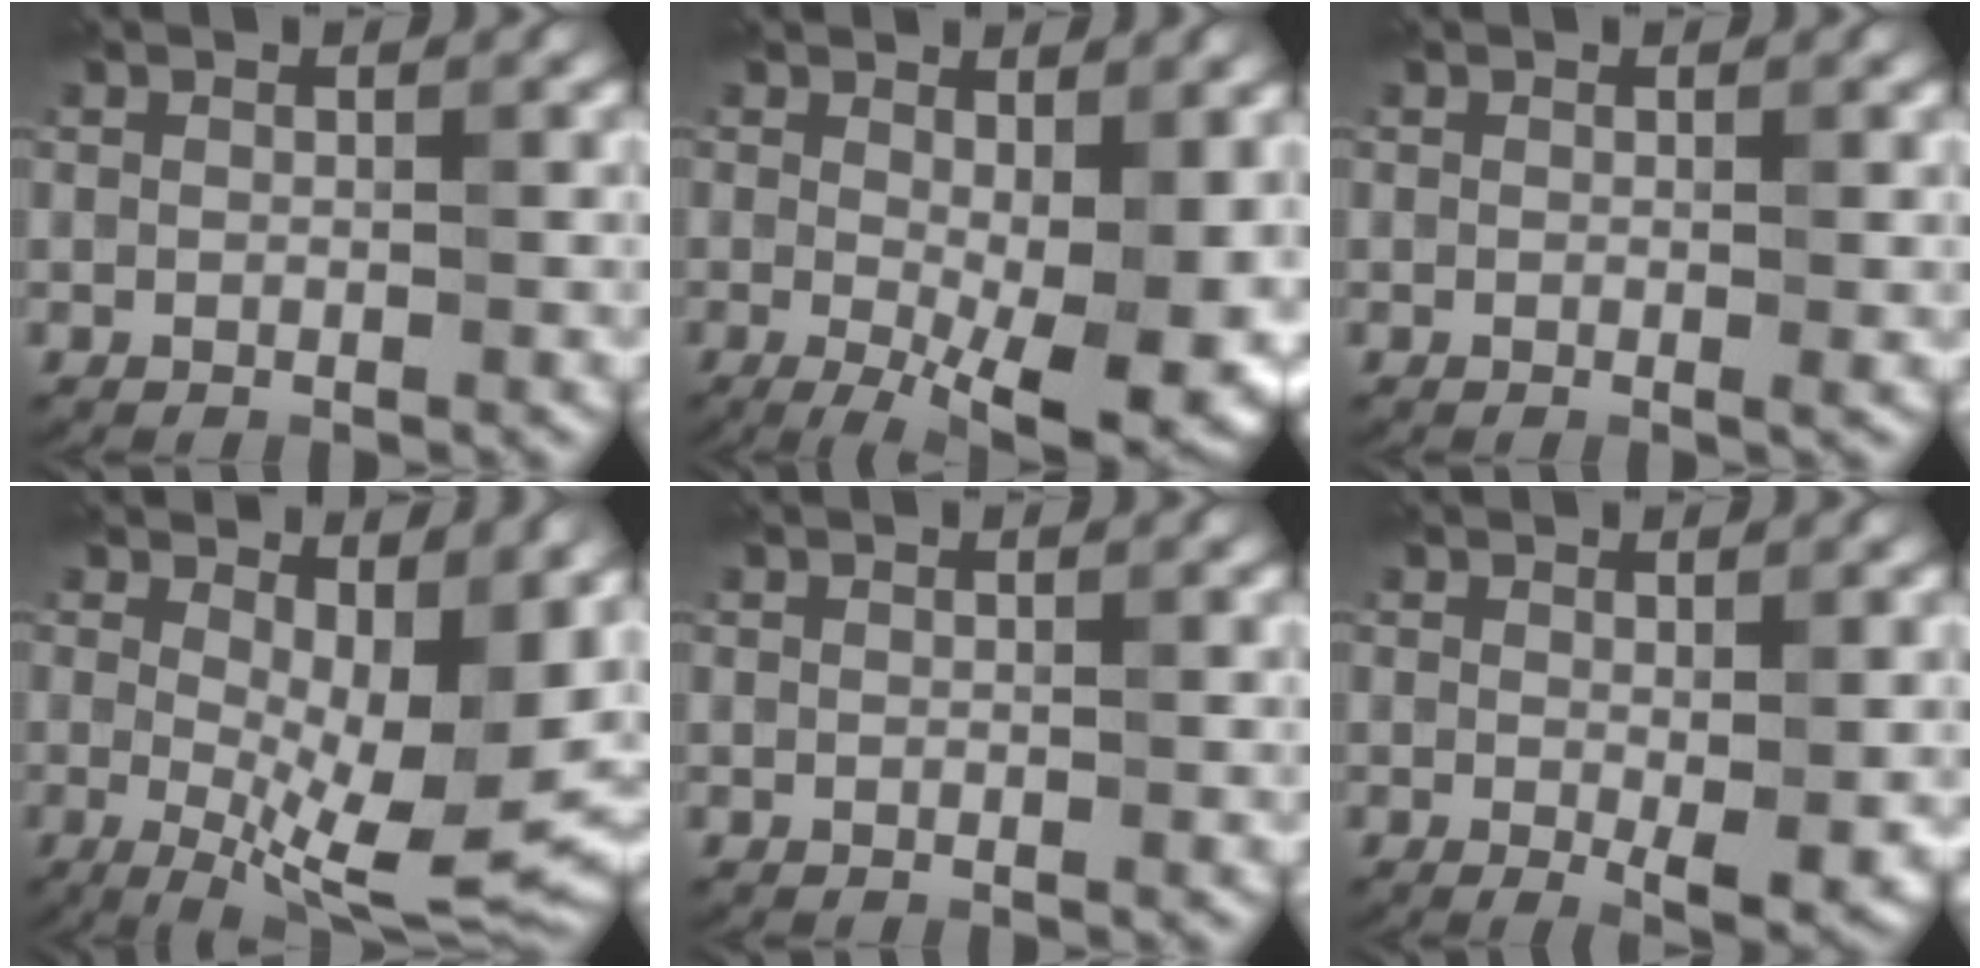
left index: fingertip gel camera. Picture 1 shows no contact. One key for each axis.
{"total": 10.4, "fx": -2.6, "fy": 4.5, "fz": 9.0, "tx": -0.145, "ty": -0.038, "tz": -0.021}
{"total": 0.7, "fx": 0.0, "fy": 0.3, "fz": 0.6, "tx": -0.006, "ty": -0.002, "tz": -0.003}
{"total": 9.3, "fx": 0.3, "fy": 3.4, "fz": 8.6, "tx": -0.145, "ty": -0.017, "tz": 0.013}
{"total": 0.0}
{"total": 4.2, "fx": -1.0, "fy": 1.7, "fz": 3.7, "tx": -0.056, "ty": -0.010, "tz": -0.012}